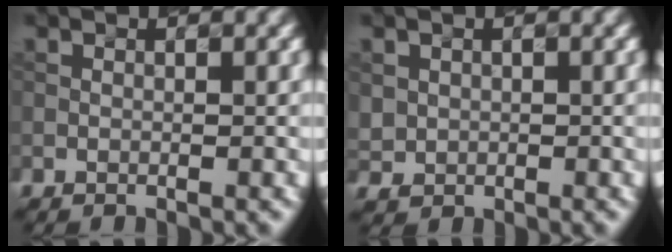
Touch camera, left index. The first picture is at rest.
{"total": 1.5, "force": [0.4, 1.4, -0.1], "torque": [-0.001, -0.002, 0.009]}